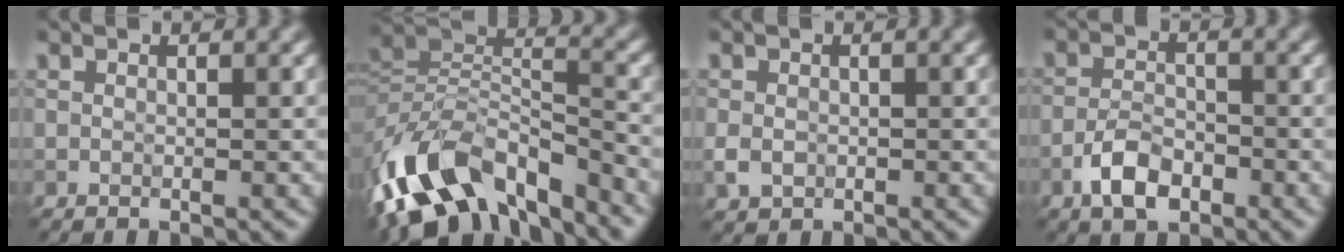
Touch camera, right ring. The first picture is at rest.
{"total": 12.0, "force": [-7.6, 6.1, 7.1], "torque": [-0.142, 0.004, -0.141]}
{"total": 1.9, "force": [-0.4, 1.5, 1.0], "torque": [-0.022, -0.006, -0.009]}
{"total": 3.7, "force": [-2.1, 1.8, 2.5], "torque": [-0.043, 0.004, -0.044]}